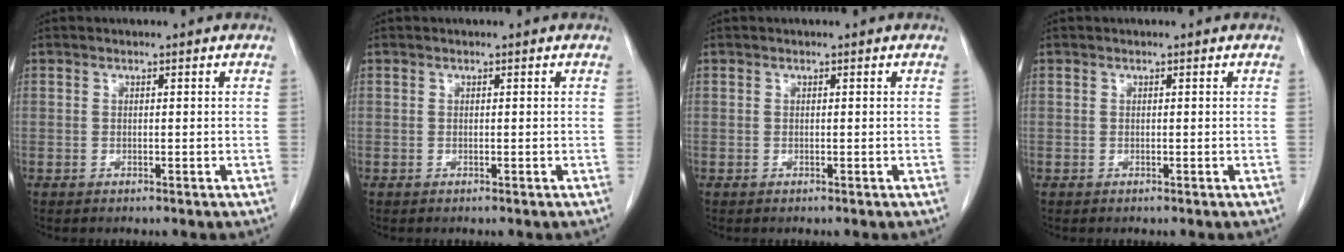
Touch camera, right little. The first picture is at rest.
{"total": 0.0}
{"total": 0.0}
{"total": 0.0}